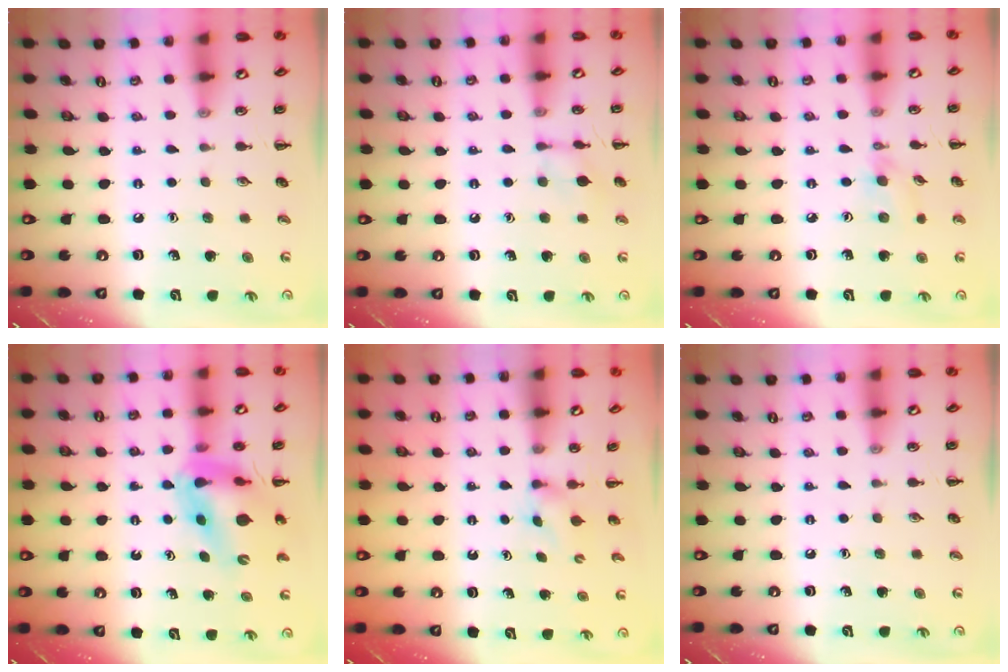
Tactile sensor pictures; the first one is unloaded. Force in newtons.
{"total": 6.8, "press": 6.7, "slide": 1.5}
{"total": 3.5, "press": 3.2, "slide": 1.4}
{"total": 12.4, "press": 11.8, "slide": 3.7}
{"total": 1.8, "press": 1.5, "slide": 0.9}
{"total": 0.0}